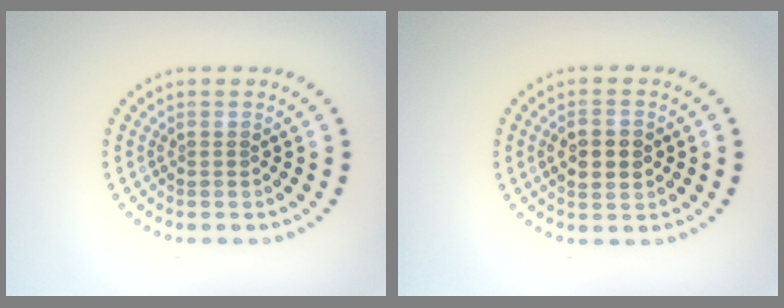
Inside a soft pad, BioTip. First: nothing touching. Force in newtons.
{"total": 3.7, "press": 3.7, "slide": 0.1}